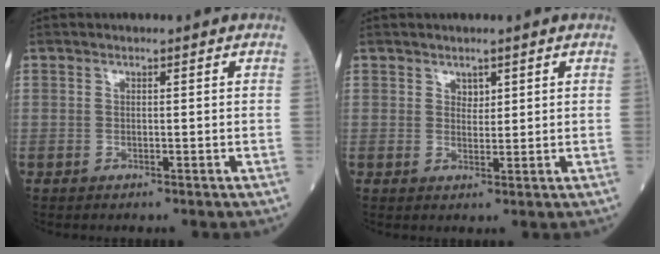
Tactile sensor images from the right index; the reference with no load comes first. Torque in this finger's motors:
{"motor_torque": [-0.07, 0.03, -0.04, -0.01]}